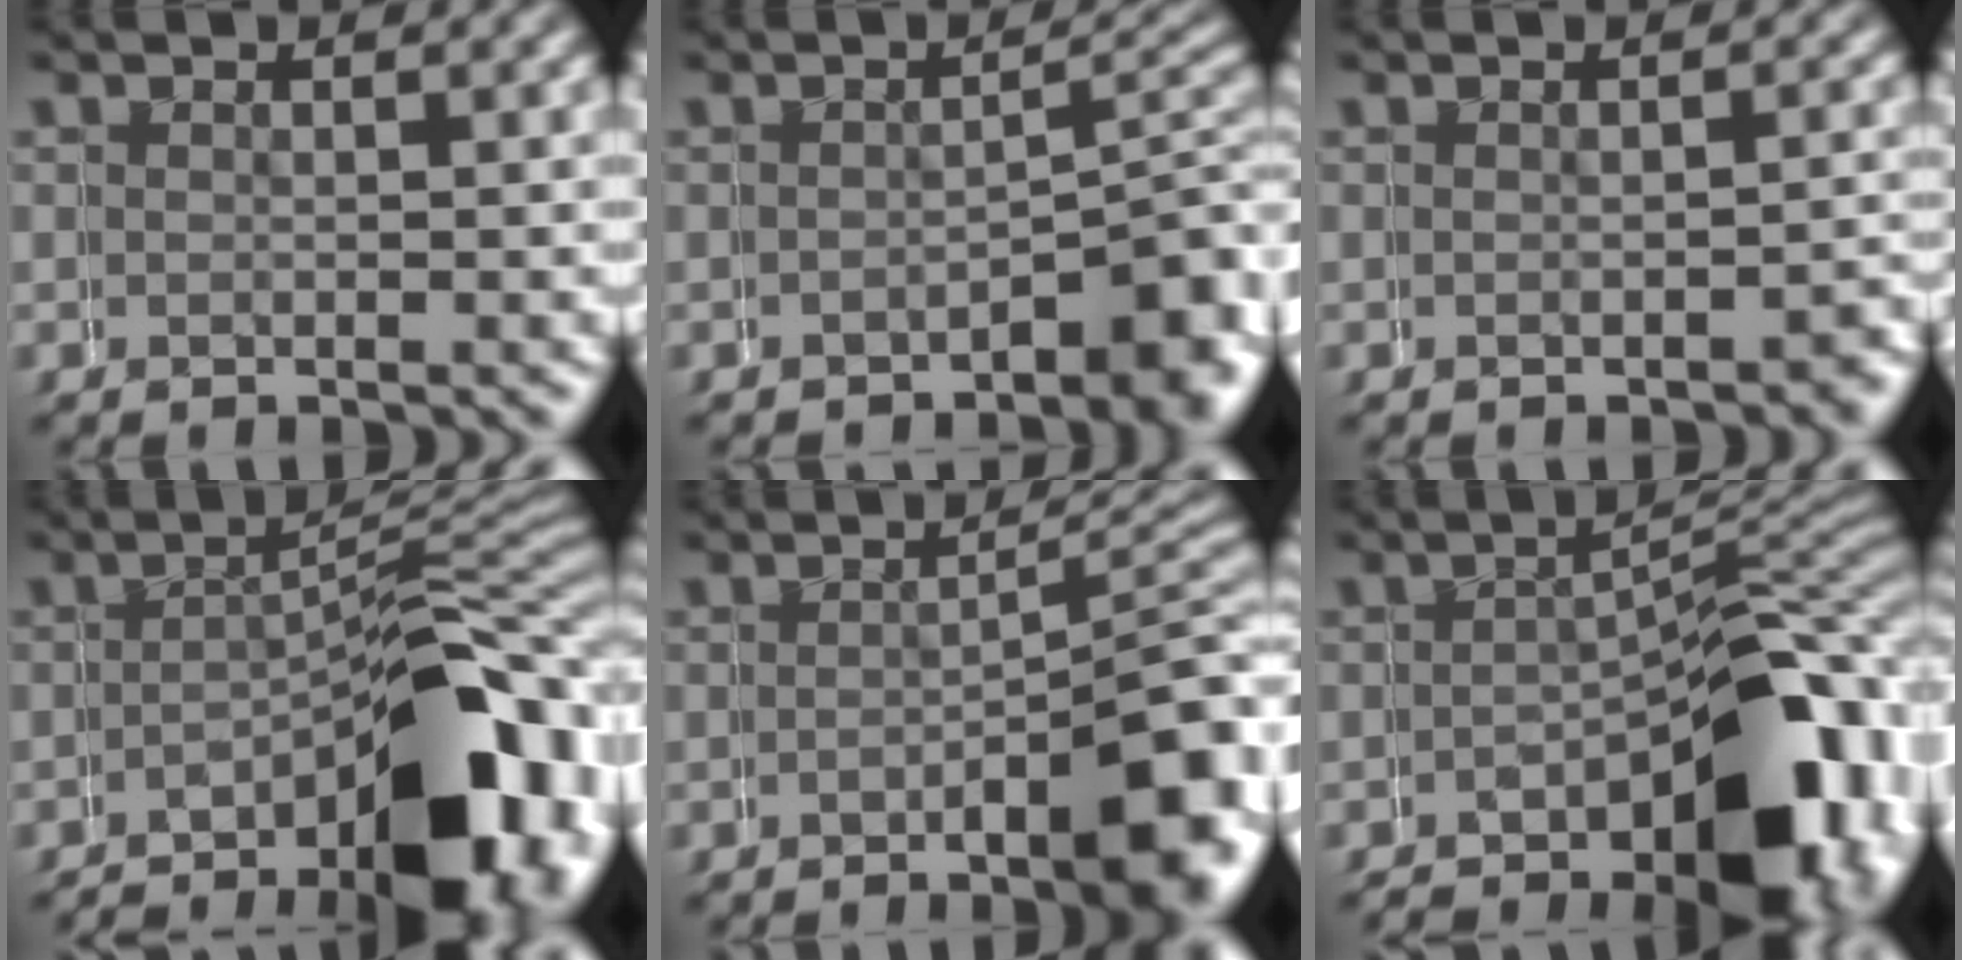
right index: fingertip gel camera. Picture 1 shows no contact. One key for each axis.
{"total": 4.7, "fx": -2.7, "fy": 1.4, "fz": 3.6, "tx": -0.030, "ty": 0.004, "tz": -0.041}
{"total": 1.3, "fx": -1.1, "fy": 0.4, "fz": 0.5, "tx": -0.002, "ty": 0.007, "tz": -0.020}
{"total": 12.6, "fx": -6.3, "fy": 5.3, "fz": 9.5, "tx": -0.113, "ty": 0.000, "tz": -0.087}
{"total": 7.9, "fx": -4.0, "fy": 2.2, "fz": 6.5, "tx": -0.063, "ty": 0.005, "tz": -0.058}
{"total": 11.5, "fx": -5.3, "fy": 5.4, "fz": 8.7, "tx": -0.103, "ty": 0.002, "tz": -0.074}